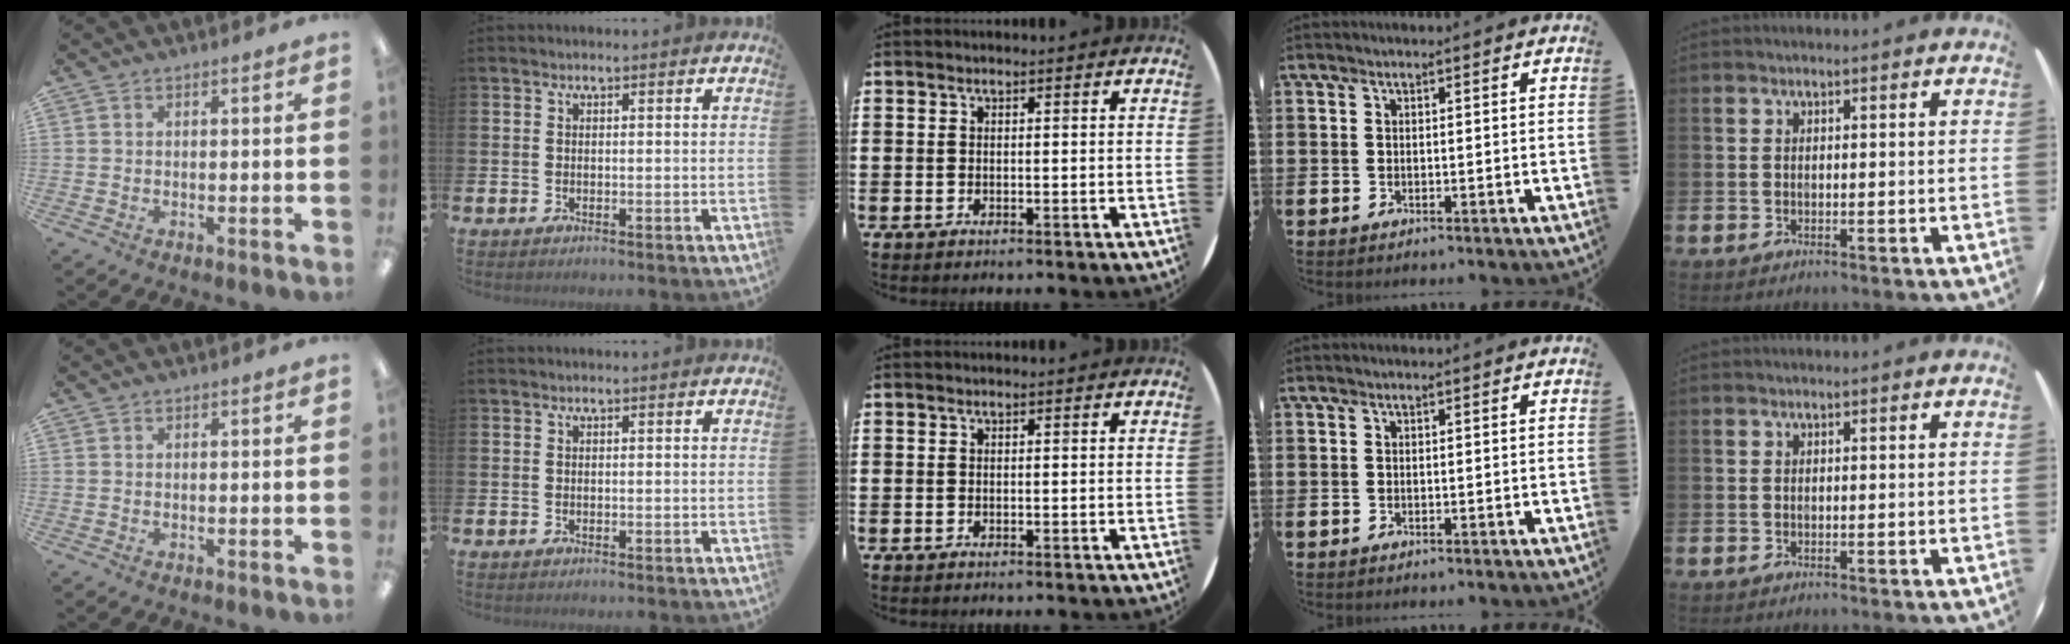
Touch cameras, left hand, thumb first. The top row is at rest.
{}